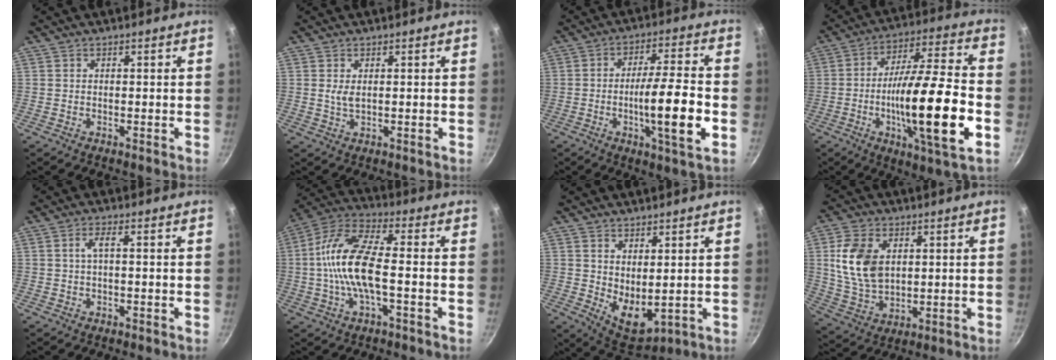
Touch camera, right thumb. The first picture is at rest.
{"total": 2.1, "force": [0.5, 0.9, 1.8], "torque": [-0.035, -0.005, 0.011]}
{"total": 13.3, "force": [-3.1, 2.0, 12.8], "torque": [-0.202, 0.018, -0.053]}
{"total": 22.0, "force": [-5.2, 4.4, 20.9], "torque": [-0.342, 0.025, -0.088]}
{"total": 2.1, "force": [0.1, 0.4, 2.1], "torque": [-0.044, 0.007, 0.004]}
{"total": 13.3, "force": [-1.3, 4.7, 12.4], "torque": [-0.249, 0.033, -0.041]}
{"total": 7.4, "force": [2.3, 3.8, 6.0], "torque": [-0.080, -0.039, 0.054]}
{"total": 12.1, "force": [2.8, 8.1, 8.6], "torque": [-0.152, -0.019, 0.061]}